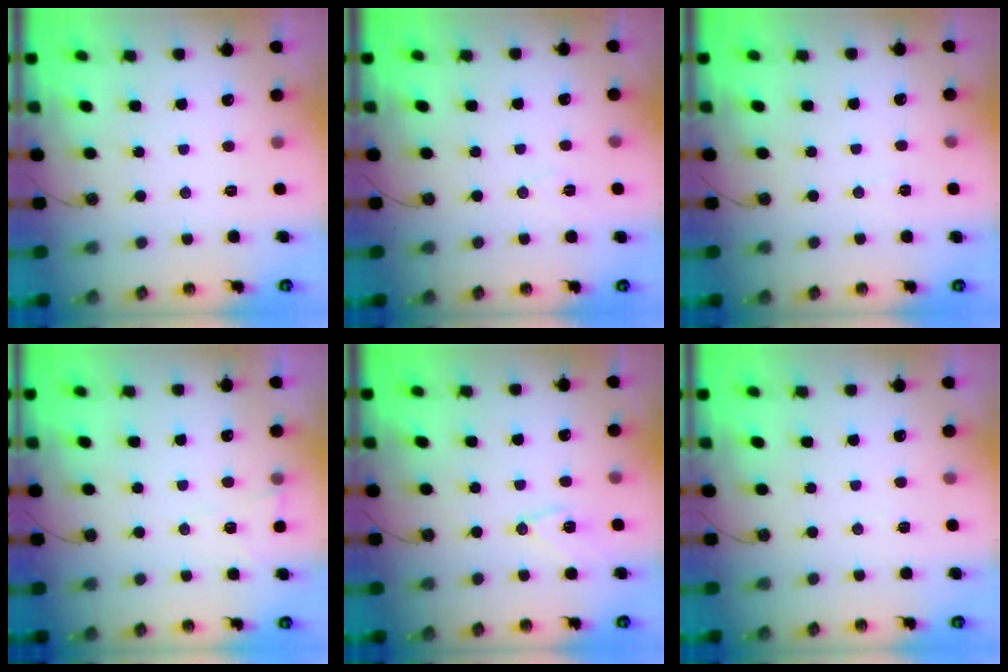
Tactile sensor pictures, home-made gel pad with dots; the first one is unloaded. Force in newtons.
{"total": 6.1, "press": 4.3, "slide": 4.4}
{"total": 5.0, "press": 2.2, "slide": 4.4}
{"total": 5.1, "press": 5.0, "slide": 1.1}
{"total": 9.3, "press": 9.1, "slide": 1.9}
{"total": 4.3, "press": 4.2, "slide": 0.5}